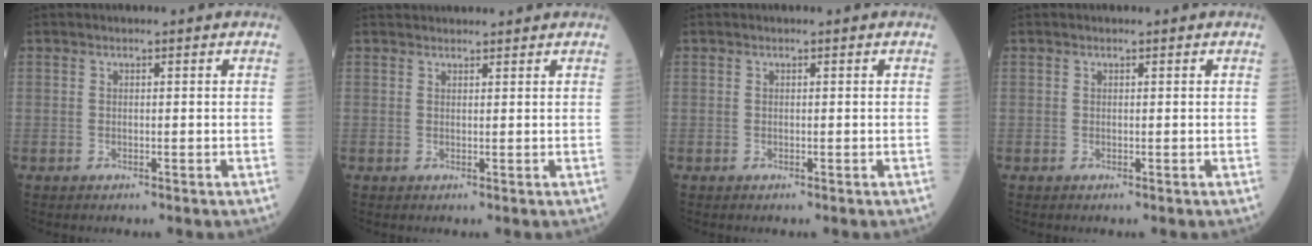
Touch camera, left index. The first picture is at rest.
{"total": 4.7, "force": [4.5, 0.7, 1.0], "torque": [-0.009, 0.035, 0.062]}
{"total": 0.0}
{"total": 0.0}